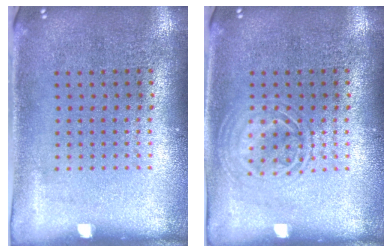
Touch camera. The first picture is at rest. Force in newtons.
{"total": 2.1, "press": 2.1, "slide": 0.3}